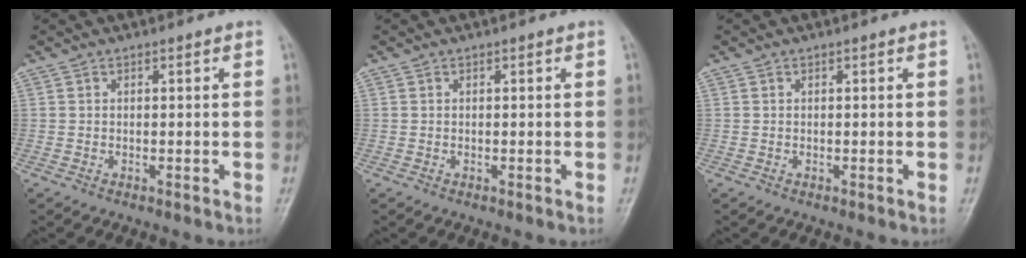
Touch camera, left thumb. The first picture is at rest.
{"total": 0.0}
{"total": 0.0}